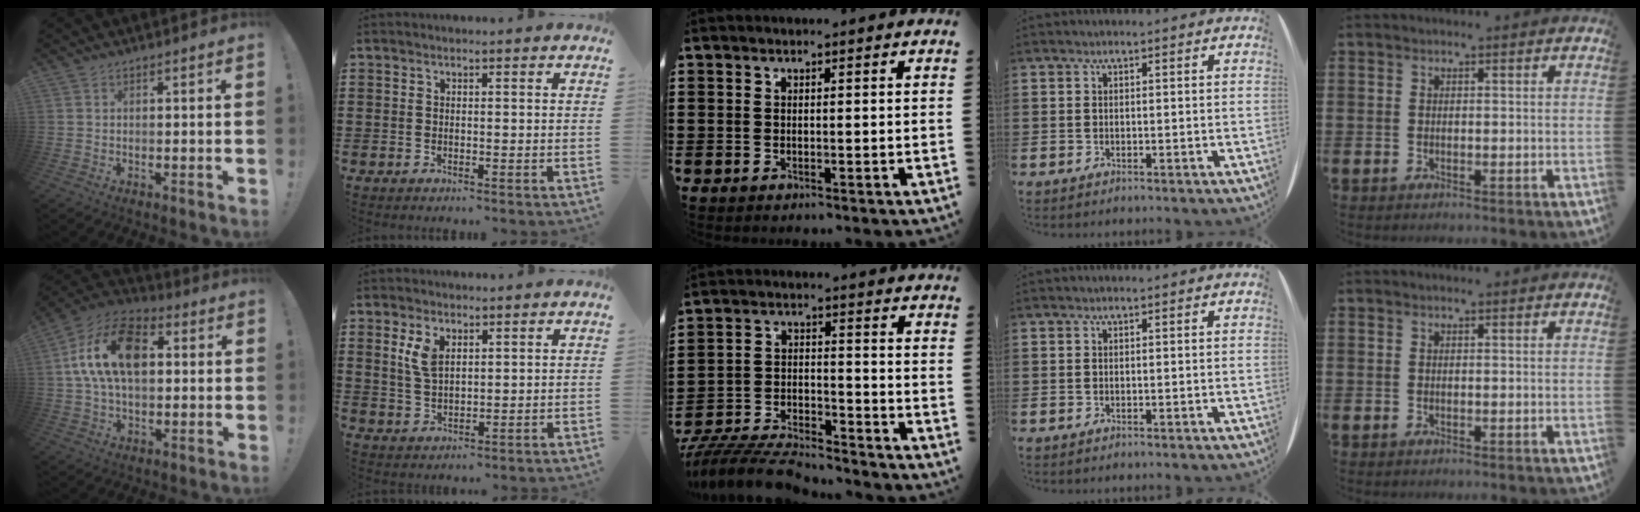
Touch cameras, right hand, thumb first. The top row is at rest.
{"thumb": {"total": 18.0, "force": [3.7, 11.1, 13.7], "torque": [-0.239, 0.009, 0.065]}, "index": {"total": 4.2, "force": [2.0, 2.2, 3.1], "torque": [-0.069, 0.006, 0.035]}, "middle": {"total": 8.6, "force": [-8.3, 1.0, 1.9], "torque": [-0.035, 0.017, -0.161]}}